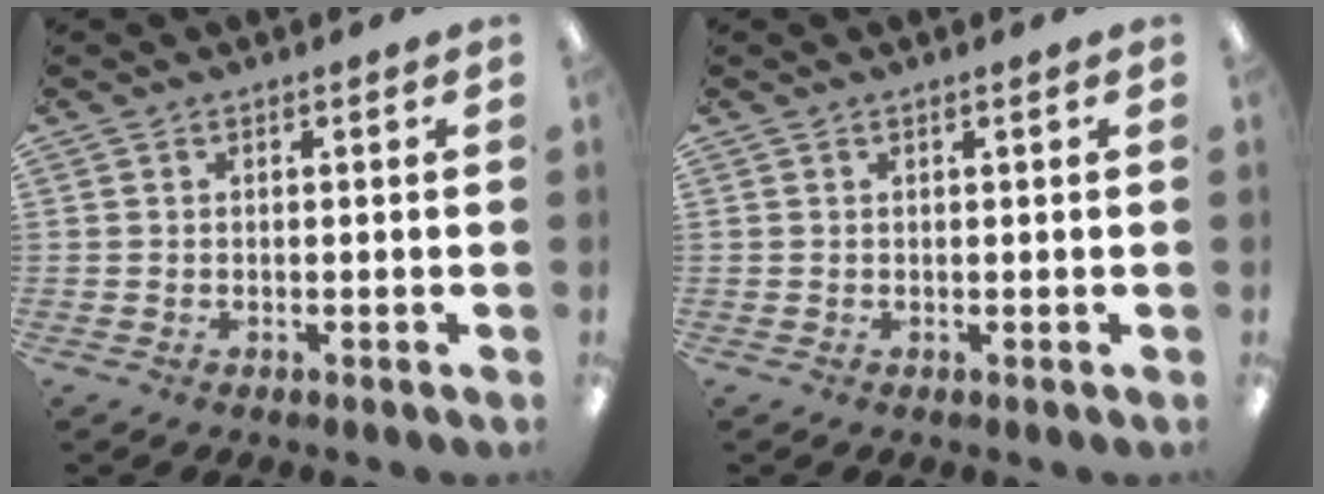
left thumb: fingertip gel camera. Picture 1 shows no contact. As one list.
[{"total": 1.0, "force": [0.4, 0.1, 0.9], "torque": [-0.017, 0.000, 0.007]}]